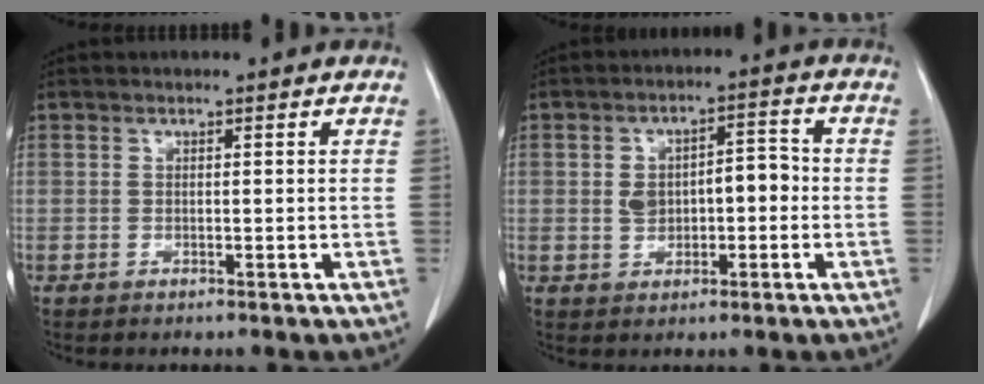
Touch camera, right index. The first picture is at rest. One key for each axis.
{"total": 6.6, "fx": -0.4, "fy": 3.7, "fz": 5.4, "tx": -0.094, "ty": 0.028, "tz": -0.001}